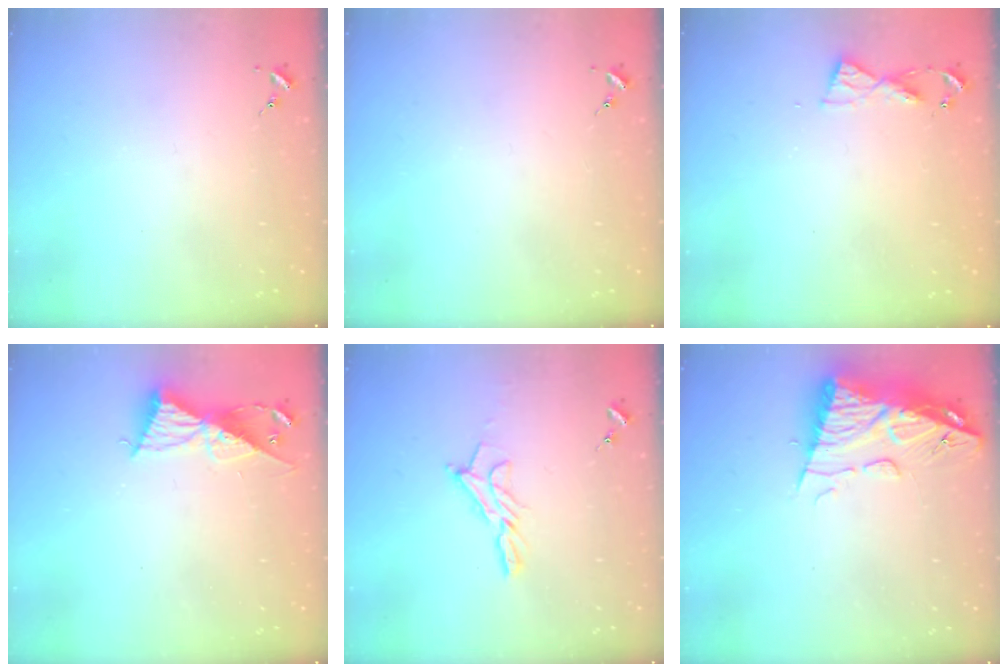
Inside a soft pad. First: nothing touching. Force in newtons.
{"total": 0.0}
{"total": 5.6, "press": 5.5, "slide": 0.5}
{"total": 9.7, "press": 9.7, "slide": 0.7}
{"total": 9.9, "press": 9.9, "slide": 0.6}
{"total": 12.5, "press": 12.5, "slide": 1.2}